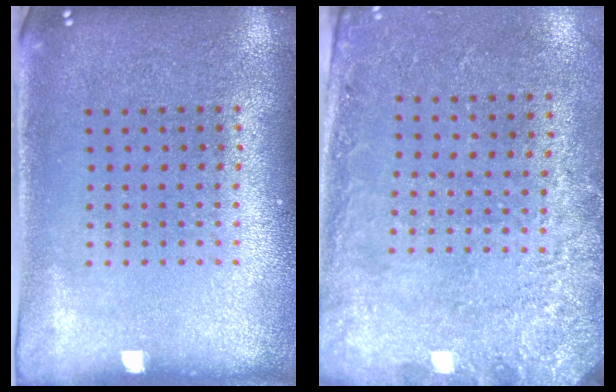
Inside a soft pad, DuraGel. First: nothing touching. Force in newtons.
{"total": 2.8, "press": 1.9, "slide": 2.0}